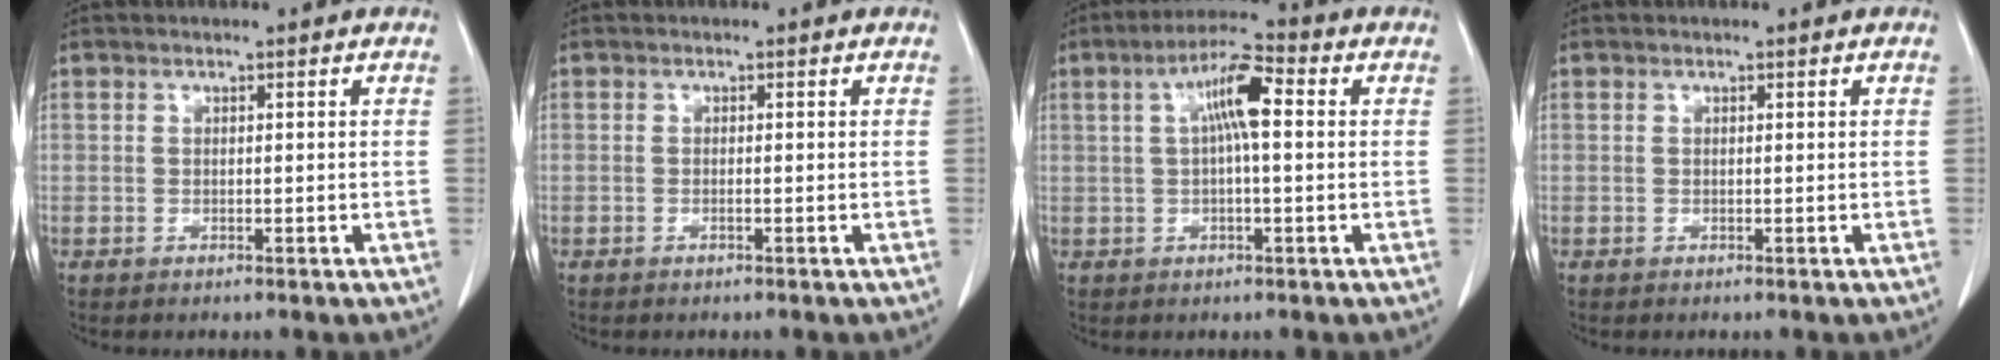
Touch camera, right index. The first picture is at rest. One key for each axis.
{"total": 0.0}
{"total": 7.3, "fx": 1.3, "fy": 1.3, "fz": 7.0, "tx": -0.132, "ty": 0.022, "tz": 0.018}
{"total": 0.0}